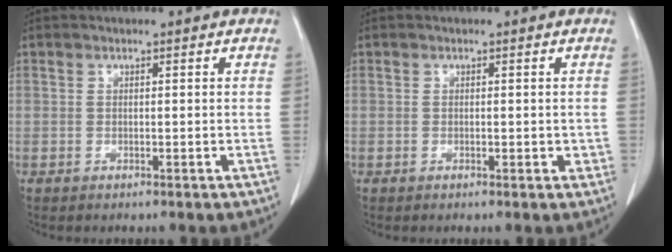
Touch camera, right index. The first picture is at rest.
{"total": 1.1, "force": [-0.1, 0.6, 0.9], "torque": [-0.011, 0.000, -0.001]}